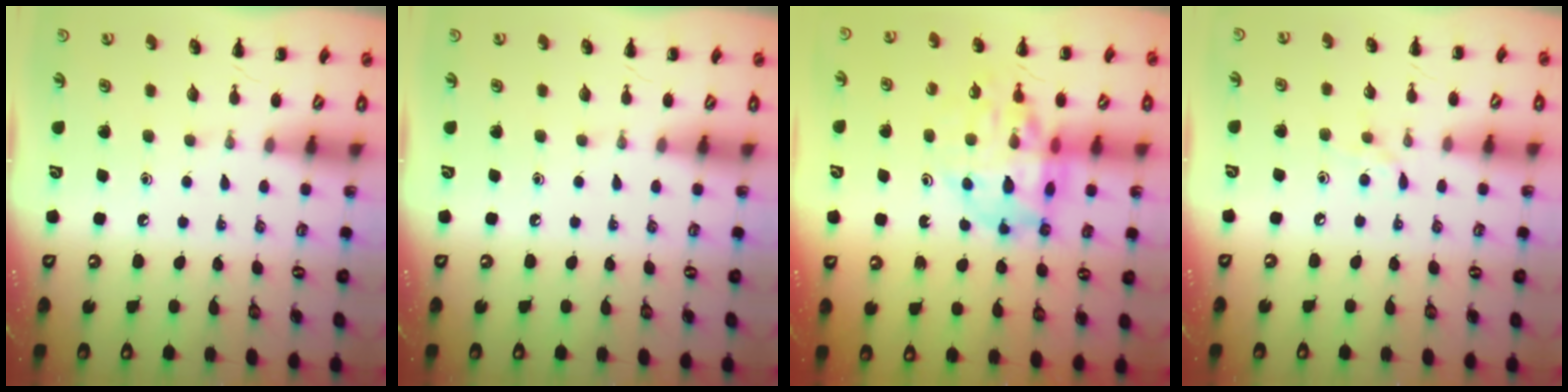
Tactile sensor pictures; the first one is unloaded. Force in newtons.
{"total": 0.0}
{"total": 16.0, "press": 15.6, "slide": 3.8}
{"total": 5.9, "press": 5.5, "slide": 2.0}